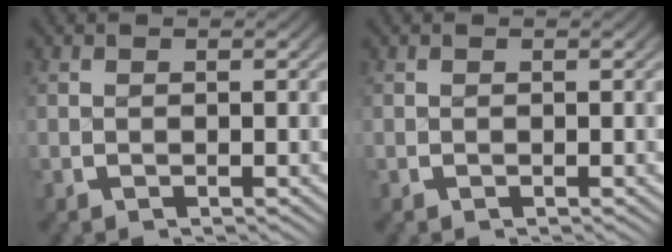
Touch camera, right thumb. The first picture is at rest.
{"total": 0.0}